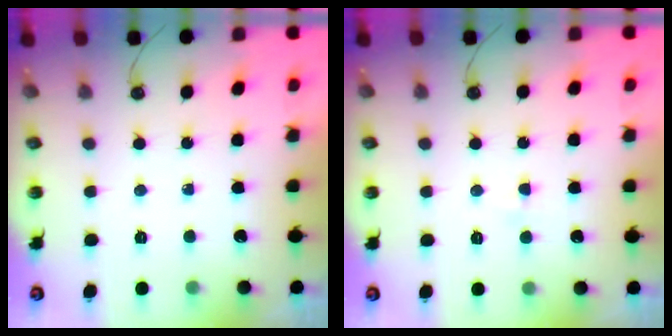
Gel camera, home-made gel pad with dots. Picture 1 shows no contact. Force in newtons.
{"total": 2.1, "press": 2.1, "slide": 0.4}